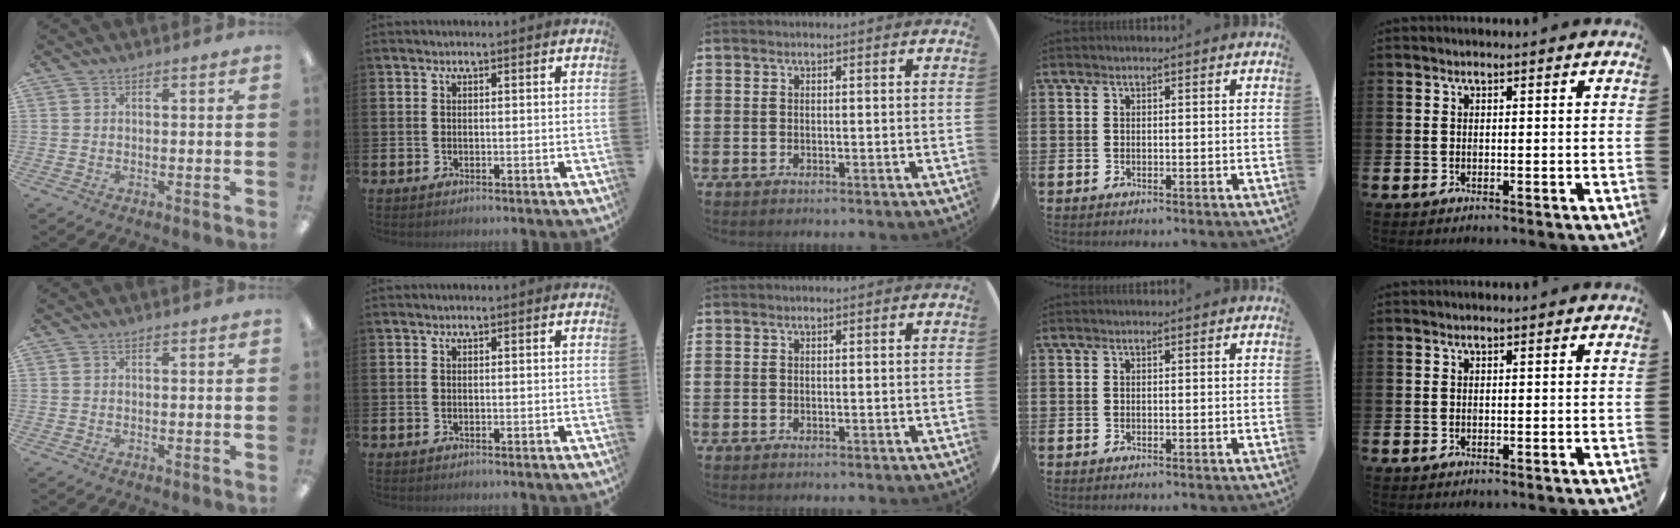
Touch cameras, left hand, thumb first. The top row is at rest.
{}